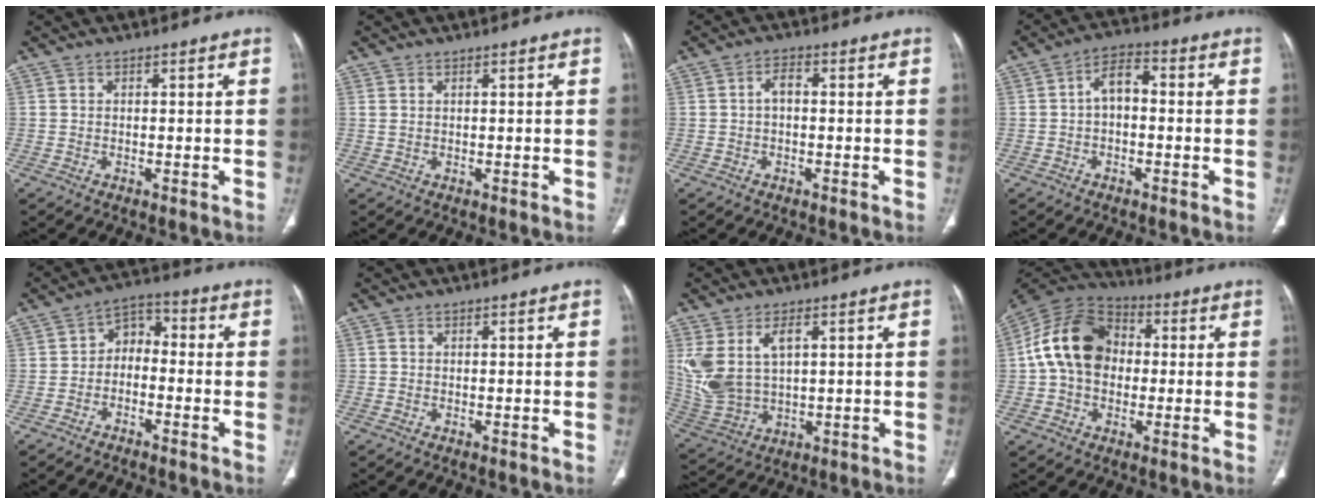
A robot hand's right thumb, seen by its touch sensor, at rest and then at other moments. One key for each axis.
{"total": 0.9, "fx": 0.4, "fy": 0.5, "fz": 0.6, "tx": -0.018, "ty": 0.009, "tz": 0.014}
{"total": 2.8, "fx": 0.0, "fy": 1.6, "fz": 2.3, "tx": -0.040, "ty": 0.013, "tz": -0.004}
{"total": 5.7, "fx": -0.3, "fy": 3.4, "fz": 4.6, "tx": -0.069, "ty": 0.024, "tz": -0.017}
{"total": 5.9, "fx": -1.7, "fy": 4.4, "fz": 3.7, "tx": -0.038, "ty": 0.038, "tz": -0.045}
{"total": 0.0}
{"total": 11.6, "fx": 3.5, "fy": 6.6, "fz": 8.8, "tx": -0.193, "ty": -0.008, "tz": 0.089}
{"total": 16.1, "fx": 0.7, "fy": 12.1, "fz": 10.5, "tx": -0.172, "ty": 0.032, "tz": 0.002}